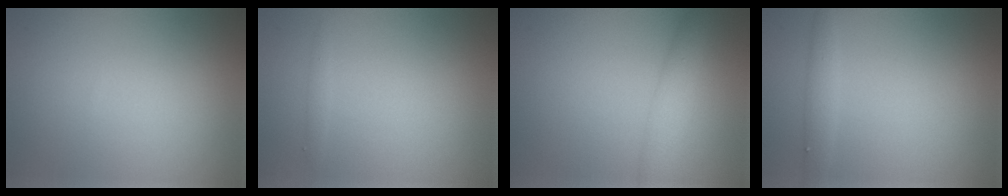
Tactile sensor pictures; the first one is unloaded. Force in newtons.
{"total": 0.6, "press": 0.6, "slide": 0.0}
{"total": 2.8, "press": 2.8, "slide": 0.1}
{"total": 1.6, "press": 1.6, "slide": 0.0}